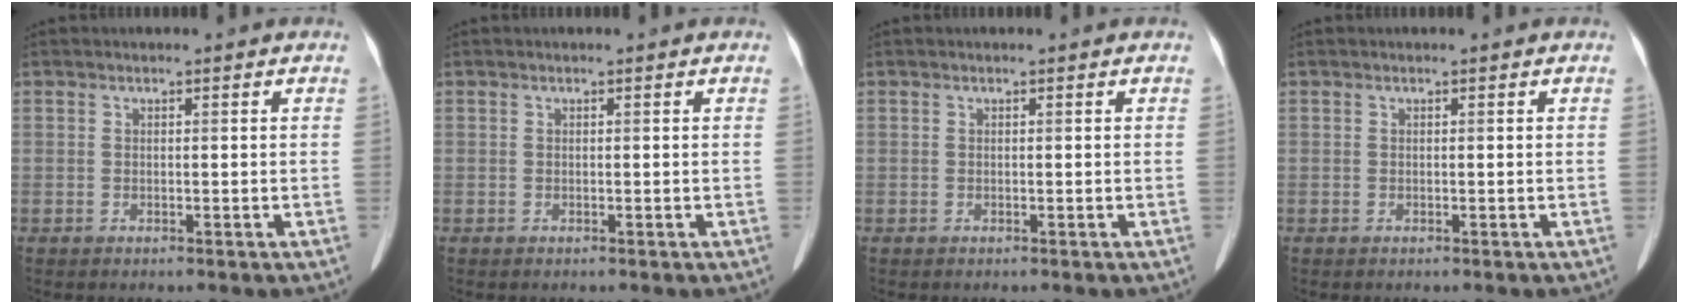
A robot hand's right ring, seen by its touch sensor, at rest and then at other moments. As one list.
[{"total": 0.0}, {"total": 0.0}, {"total": 0.0}]